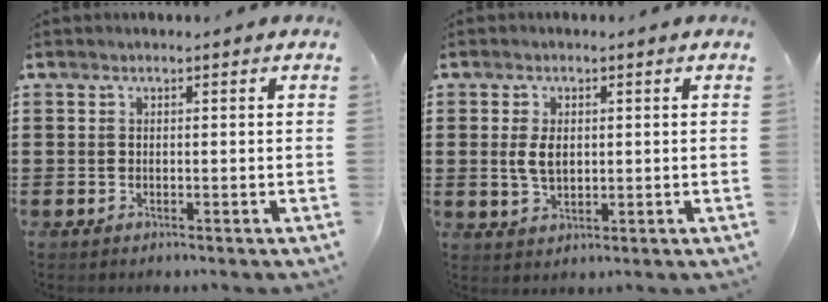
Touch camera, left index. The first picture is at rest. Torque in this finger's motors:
{"motor_torque": [0.62, 0.57, 0.44, 0.05]}